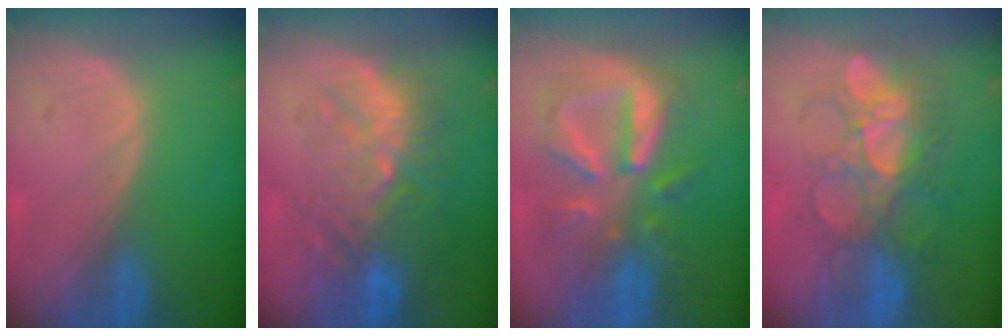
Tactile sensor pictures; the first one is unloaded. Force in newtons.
{"total": 11.0, "press": 9.8, "slide": 5.0}
{"total": 9.5, "press": 8.8, "slide": 3.6}
{"total": 9.0, "press": 8.7, "slide": 2.3}